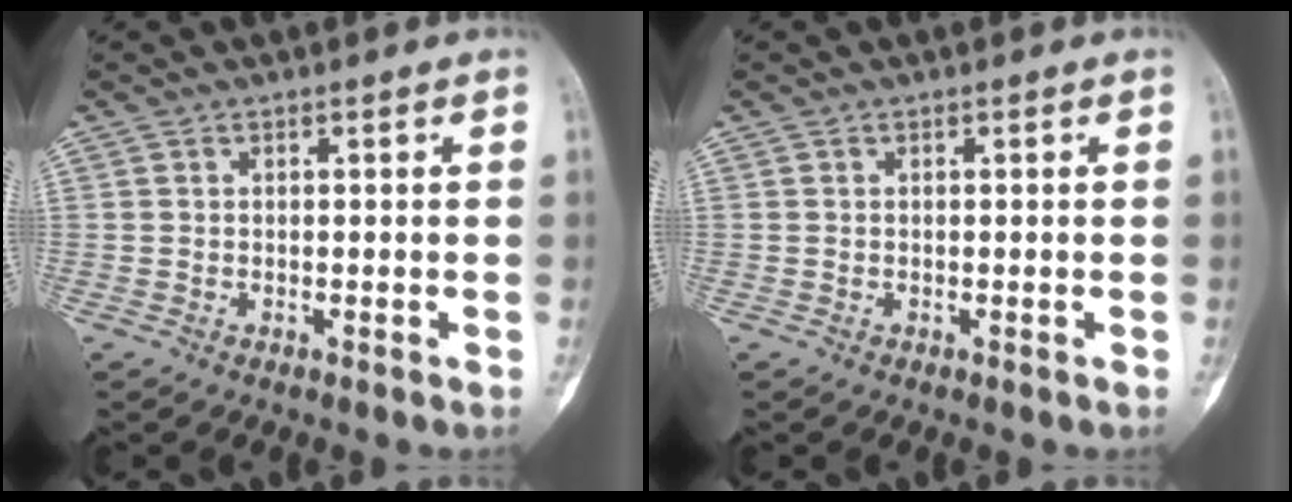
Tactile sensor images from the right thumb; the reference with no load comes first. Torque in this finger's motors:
{"motor_torque": [0.98, 0.98, 0.05, 0.14, 0.02]}